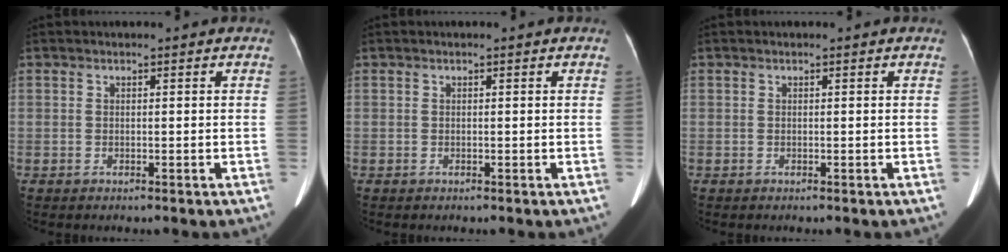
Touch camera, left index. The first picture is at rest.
{"total": 0.0}
{"total": 0.0}